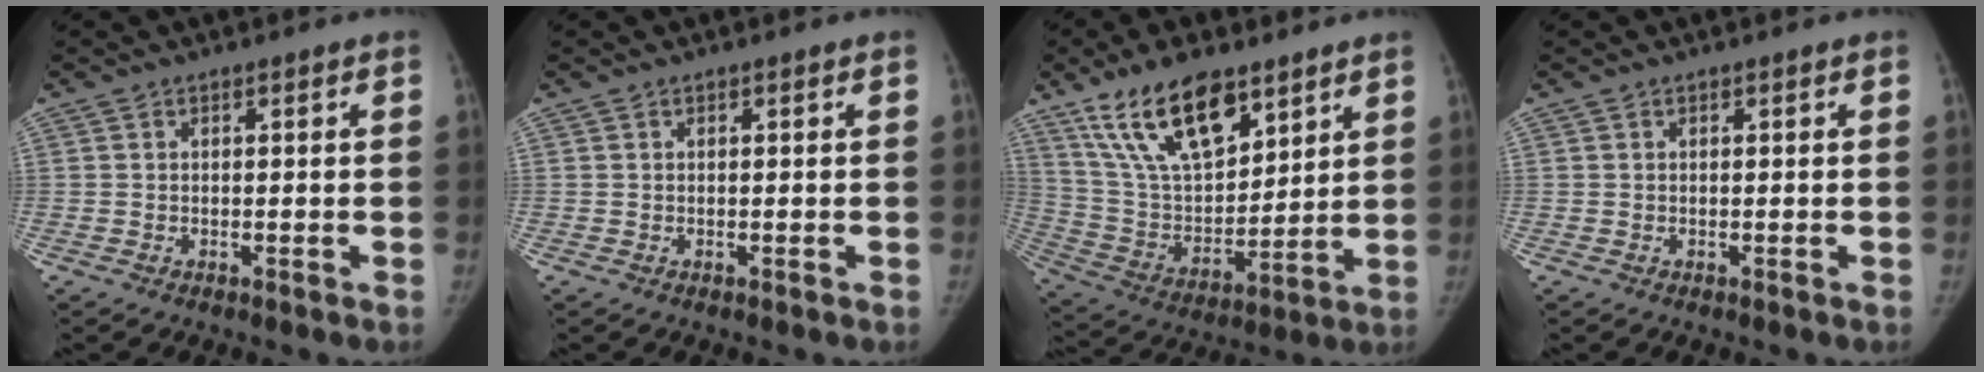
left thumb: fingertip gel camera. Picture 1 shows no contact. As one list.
[{"total": 0.0}, {"total": 18.9, "force": [12.0, 8.5, 11.9], "torque": [-0.176, -0.053, 0.232]}, {"total": 0.0}]